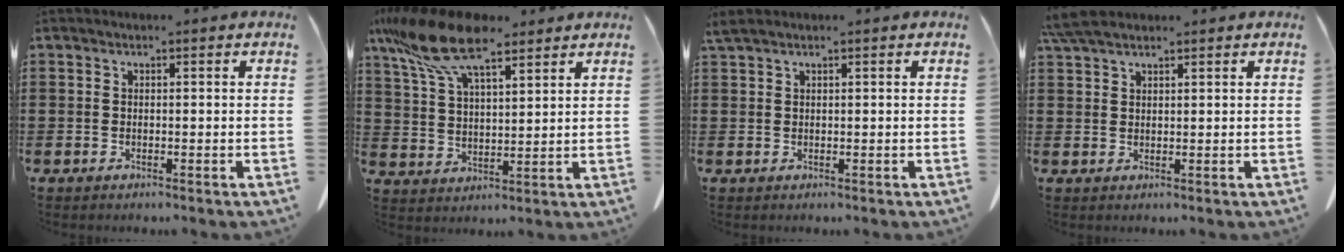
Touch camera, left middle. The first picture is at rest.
{"total": 12.7, "force": [8.9, 3.8, 8.2], "torque": [-0.196, -0.019, 0.161]}
{"total": 1.0, "force": [0.8, 0.0, 0.7], "torque": [-0.016, -0.002, 0.016]}
{"total": 3.7, "force": [3.0, 0.8, 2.0], "torque": [-0.047, 0.000, 0.057]}